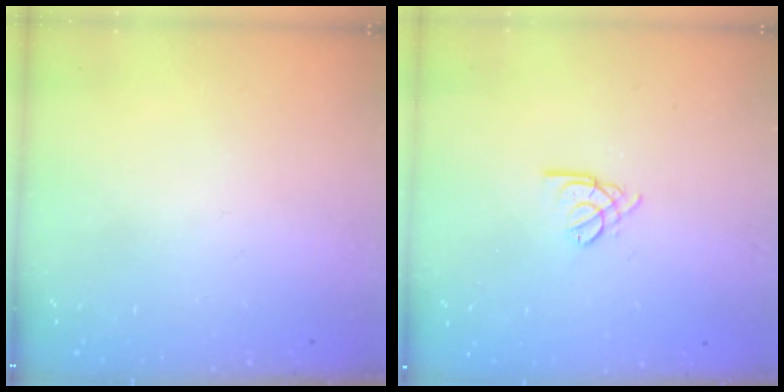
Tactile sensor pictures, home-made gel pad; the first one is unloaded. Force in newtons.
{"total": 3.0, "press": 2.9, "slide": 0.5}